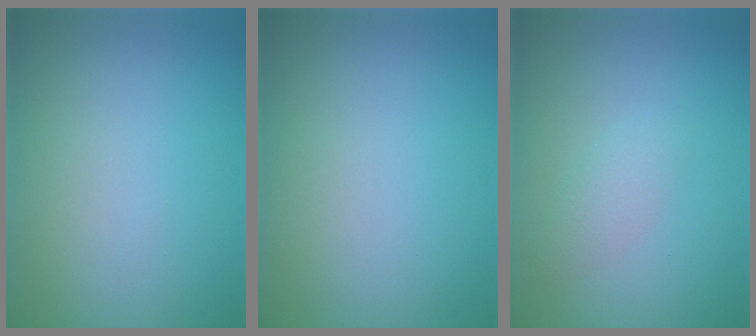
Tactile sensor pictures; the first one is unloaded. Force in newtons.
{"total": 0.0}
{"total": 1.5, "press": 1.5, "slide": 0.1}